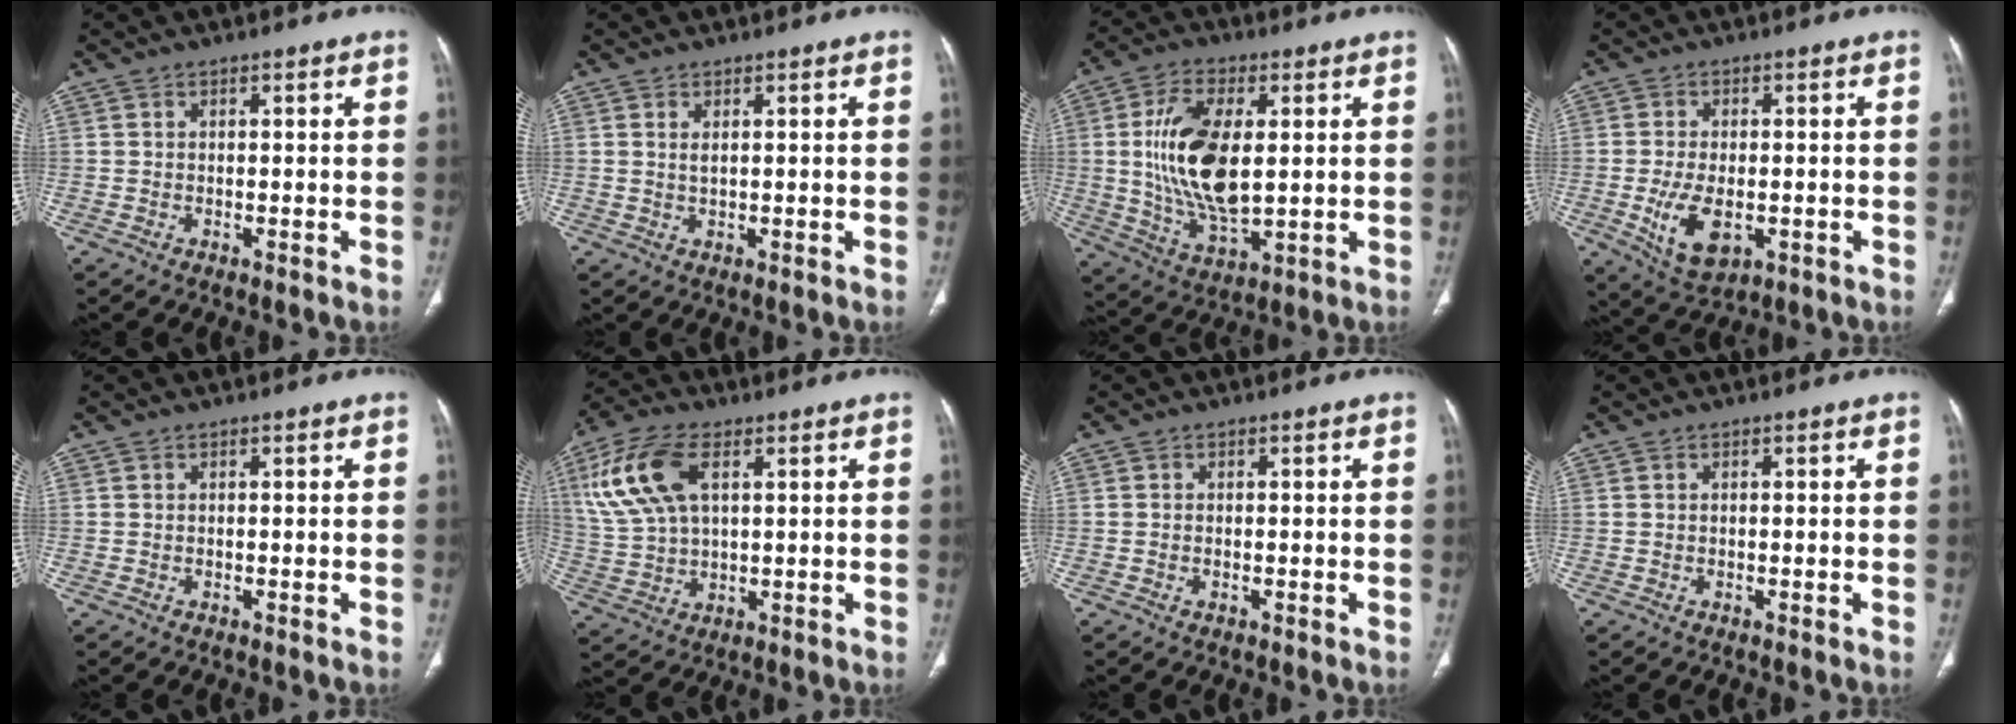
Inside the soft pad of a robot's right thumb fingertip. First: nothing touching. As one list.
[{"total": 1.4, "force": [0.6, 0.5, 1.1], "torque": [-0.023, -0.002, 0.015]}, {"total": 16.5, "force": [1.8, 8.3, 14.1], "torque": [-0.267, -0.015, 0.042]}, {"total": 9.0, "force": [-2.1, 5.0, 7.2], "torque": [-0.131, -0.008, -0.023]}, {"total": 0.0}, {"total": 13.9, "force": [4.9, 7.4, 10.7], "torque": [-0.234, 0.004, 0.100]}, {"total": 0.6, "force": [-0.2, 0.3, 0.4], "torque": [-0.012, 0.003, -0.001]}, {"total": 0.0}]